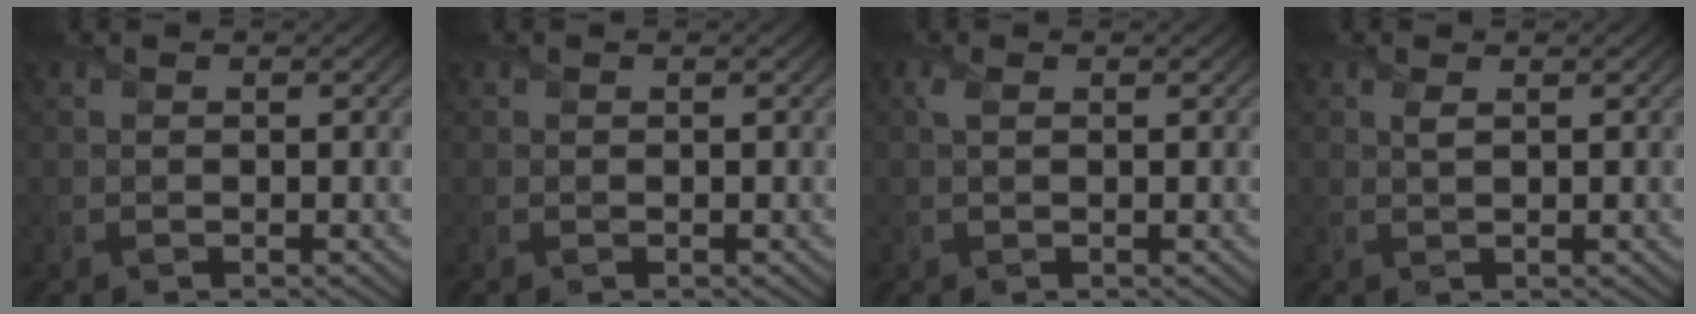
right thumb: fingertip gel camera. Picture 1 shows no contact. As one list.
[{"total": 0.0}, {"total": 1.0, "force": [0.4, 0.3, 0.9], "torque": [-0.022, 0.001, 0.008]}, {"total": 0.8, "force": [0.5, 0.0, 0.5], "torque": [-0.016, 0.003, 0.011]}]